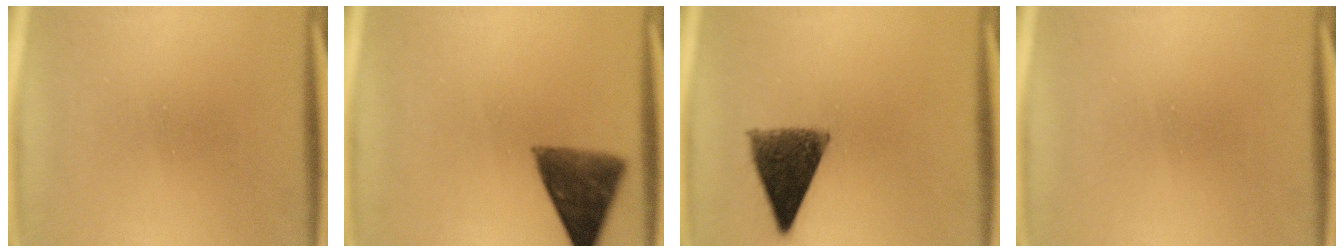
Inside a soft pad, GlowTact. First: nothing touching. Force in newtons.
{"total": 9.5}
{"total": 10.1}
{"total": 0.0}